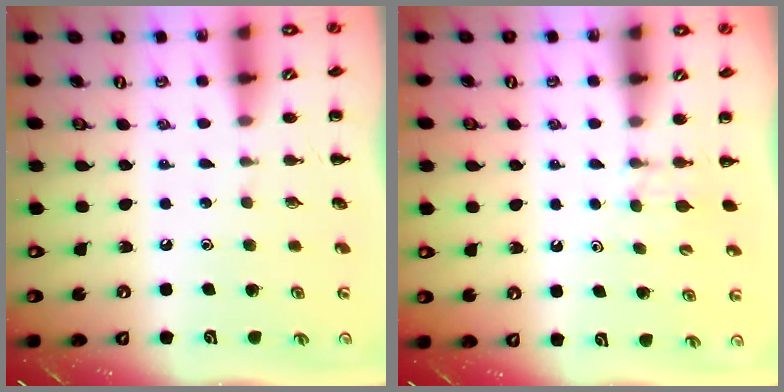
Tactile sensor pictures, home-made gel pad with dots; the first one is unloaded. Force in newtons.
{"total": 2.9, "press": 2.7, "slide": 1.1}